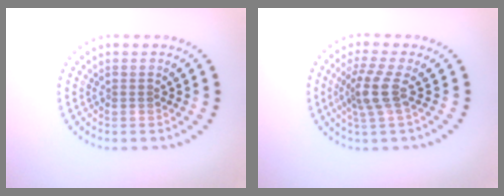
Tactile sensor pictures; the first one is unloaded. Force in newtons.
{"total": 2.8, "press": 2.1, "slide": 1.8}